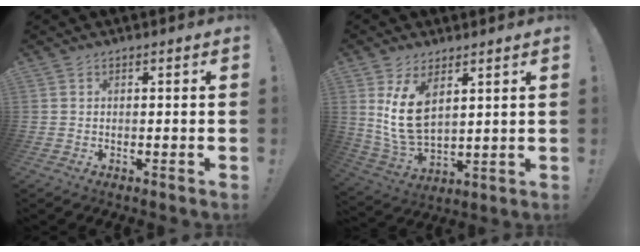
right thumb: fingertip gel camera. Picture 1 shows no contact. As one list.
[{"total": 11.4, "force": [4.7, 6.5, 8.2], "torque": [-0.163, -0.022, 0.090]}]